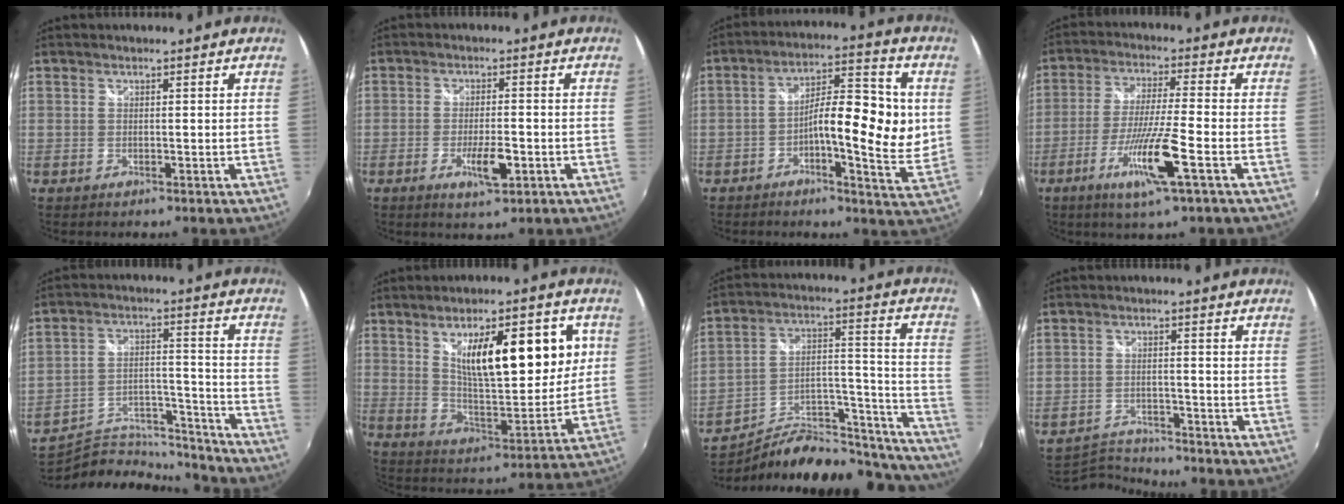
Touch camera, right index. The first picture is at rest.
{"total": 5.6, "force": [-2.2, 1.6, 4.9], "torque": [-0.097, -0.011, -0.038]}
{"total": 13.5, "force": [0.3, 3.7, 13.0], "torque": [-0.203, 0.012, -0.004]}
{"total": 11.5, "force": [-5.1, -0.2, 10.3], "torque": [-0.209, -0.017, -0.096]}
{"total": 16.5, "force": [-15.9, 3.3, 2.7], "torque": [-0.055, 0.031, -0.249]}
{"total": 18.7, "force": [6.2, 6.9, 16.2], "torque": [-0.242, 0.000, 0.104]}
{"total": 24.9, "force": [-19.8, 9.8, 11.4], "torque": [-0.151, 0.052, -0.271]}
{"total": 5.7, "force": [-5.7, 0.2, -0.5], "torque": [-0.016, 0.007, -0.105]}